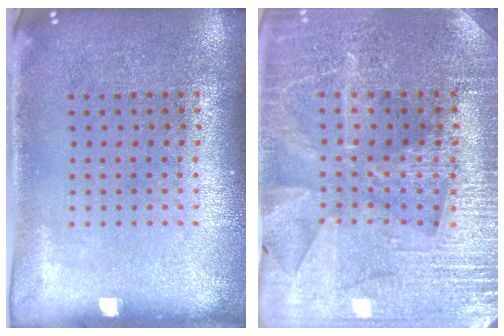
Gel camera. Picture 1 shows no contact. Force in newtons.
{"total": 3.3, "press": 3.3, "slide": 0.7}